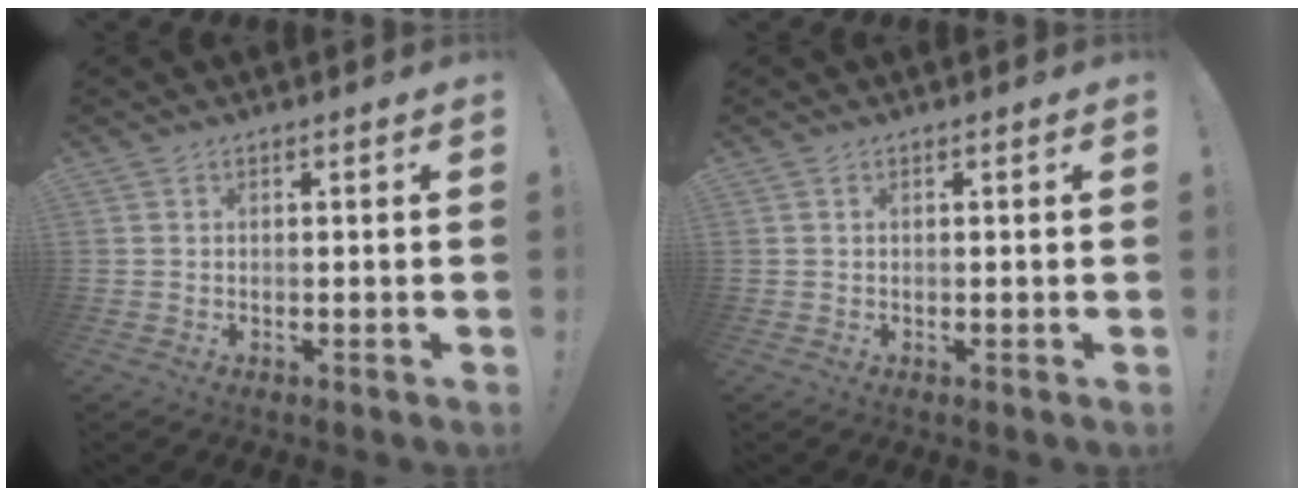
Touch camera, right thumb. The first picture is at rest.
{"total": 0.0}